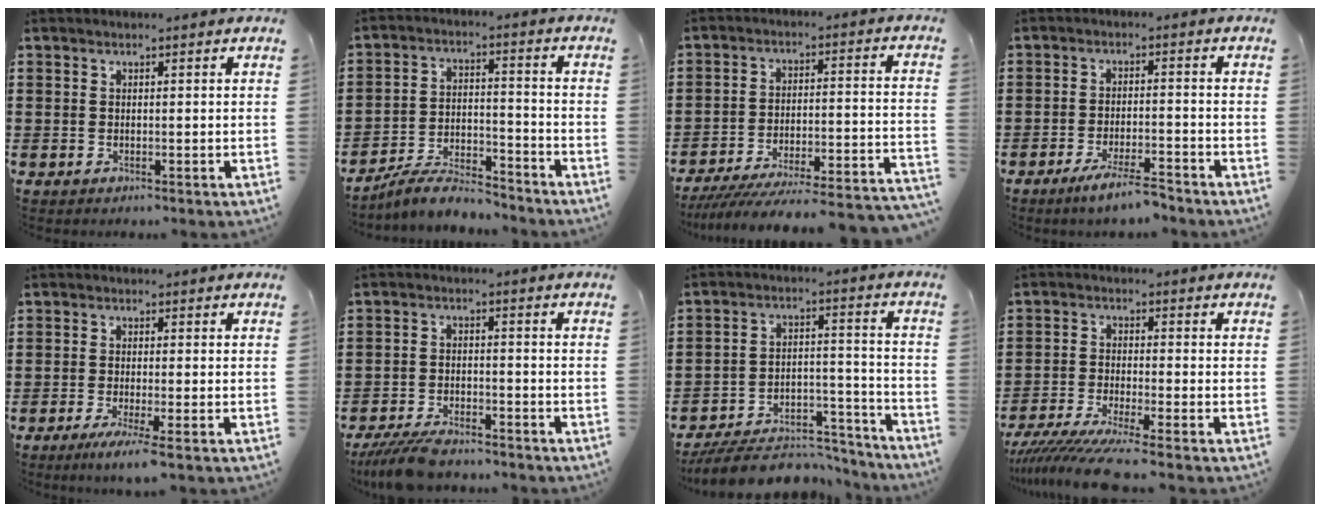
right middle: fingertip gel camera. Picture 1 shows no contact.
{"total": 6.8, "force": [-6.4, 1.0, 1.9], "torque": [-0.038, 0.011, -0.125]}
{"total": 6.2, "force": [-5.7, -0.1, 2.5], "torque": [-0.040, -0.014, -0.115]}
{"total": 4.8, "force": [-4.0, 0.2, 2.7], "torque": [-0.058, -0.007, -0.073]}
{"total": 2.9, "force": [-1.7, -0.3, 2.3], "torque": [-0.045, -0.015, -0.029]}
{"total": 5.3, "force": [-4.9, 0.8, 1.9], "torque": [-0.050, -0.006, -0.098]}
{"total": 9.2, "force": [-8.3, 1.9, 3.3], "torque": [-0.048, 0.029, -0.157]}
{"total": 5.7, "force": [-4.8, -0.5, 3.0], "torque": [-0.069, -0.025, -0.096]}